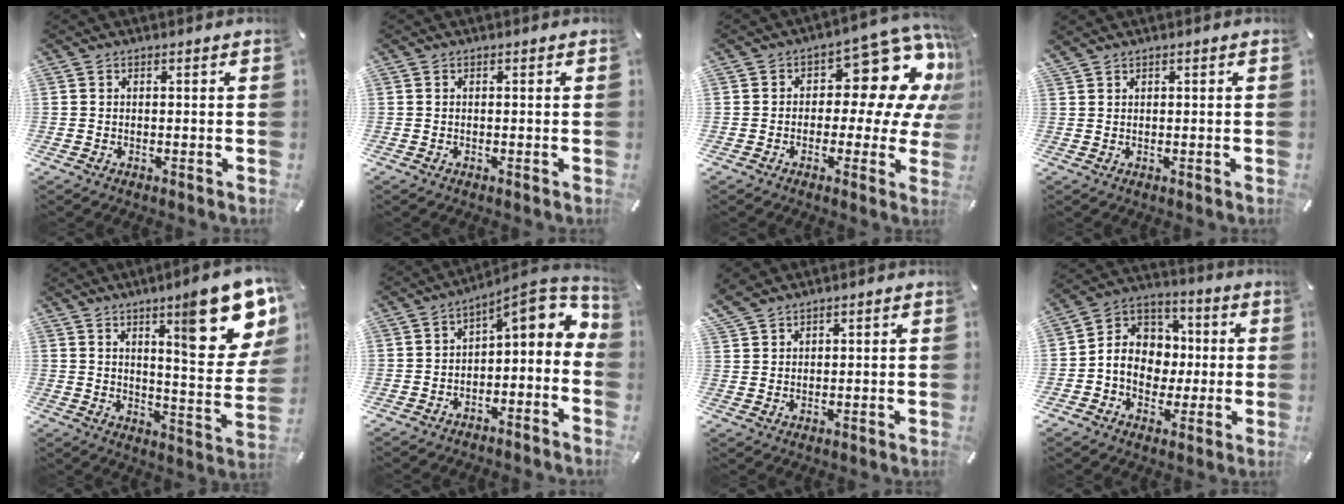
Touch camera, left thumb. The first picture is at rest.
{"total": 0.0}
{"total": 13.9, "force": [6.1, 7.6, 9.9], "torque": [-0.123, -0.057, 0.099]}
{"total": 0.7, "force": [0.7, 0.1, 0.2], "torque": [-0.004, -0.002, 0.013]}
{"total": 20.2, "force": [11.4, 5.8, 15.7], "torque": [-0.205, -0.080, 0.174]}
{"total": 6.8, "force": [1.4, 3.3, 5.8], "torque": [-0.064, -0.030, 0.013]}
{"total": 3.9, "force": [3.3, 1.9, 0.8], "torque": [-0.023, -0.010, 0.066]}
{"total": 10.0, "force": [-1.3, 9.4, 3.3], "torque": [-0.073, 0.008, -0.021]}